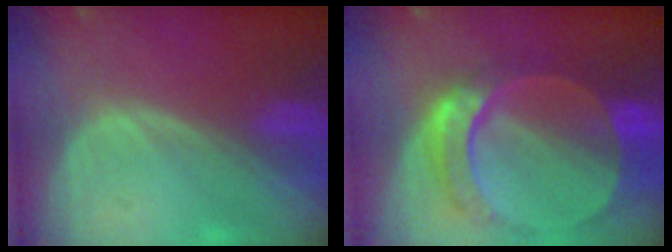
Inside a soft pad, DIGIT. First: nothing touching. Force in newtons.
{"total": 10.5, "press": 8.9, "slide": 5.7}